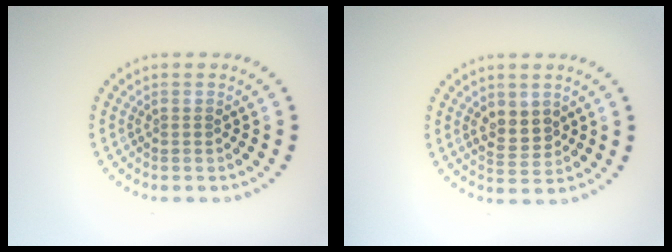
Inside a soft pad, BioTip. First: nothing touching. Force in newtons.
{"total": 2.5, "press": 2.4, "slide": 0.7}